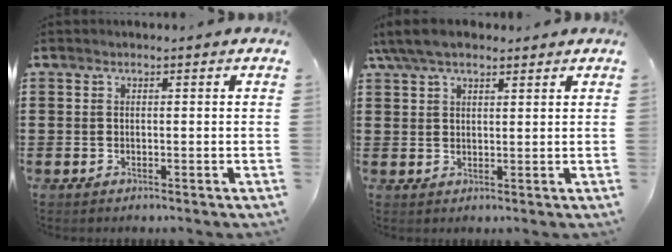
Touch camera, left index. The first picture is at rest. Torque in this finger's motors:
{"motor_torque": [2.14, 0.00, 0.46, 0.21]}